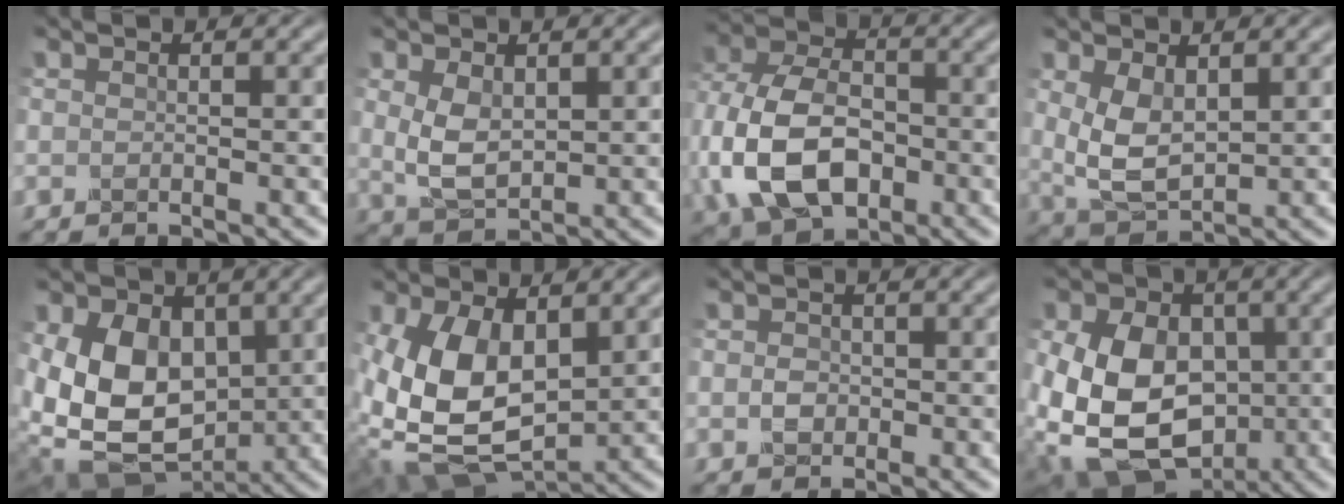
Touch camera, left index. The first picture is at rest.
{"total": 3.5, "force": [0.7, 2.3, 2.5], "torque": [-0.070, 0.002, 0.020]}
{"total": 11.3, "force": [-2.5, 7.9, 7.7], "torque": [-0.197, -0.012, -0.054]}
{"total": 4.4, "force": [1.0, 2.7, 3.4], "torque": [-0.091, -0.001, 0.033]}
{"total": 11.0, "force": [0.5, 8.4, 7.1], "torque": [-0.125, -0.013, 0.009]}
{"total": 10.0, "force": [0.8, 6.1, 7.8], "torque": [-0.201, -0.009, 0.023]}
{"total": 1.2, "force": [-0.2, 1.1, 0.4], "torque": [-0.016, 0.004, -0.007]}
{"total": 16.7, "force": [-2.5, 14.0, 8.8], "torque": [-0.213, -0.024, -0.048]}